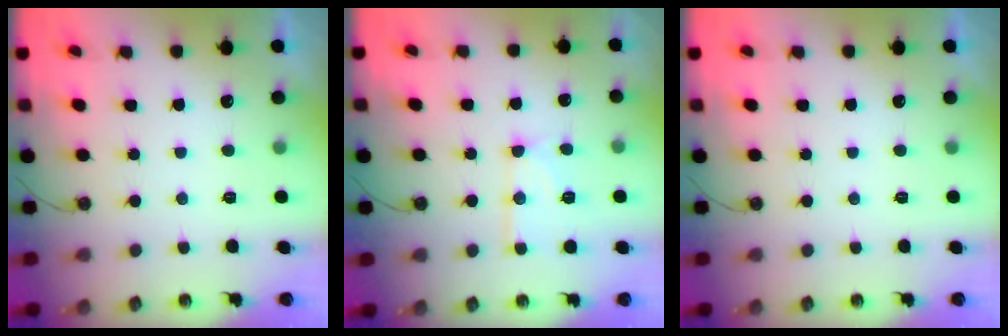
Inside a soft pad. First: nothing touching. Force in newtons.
{"total": 12.9, "press": 12.9, "slide": 1.2}
{"total": 0.0}